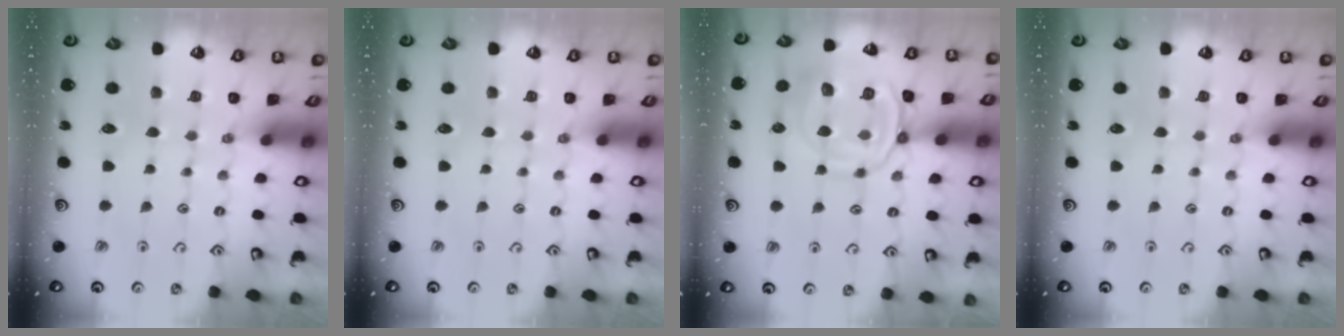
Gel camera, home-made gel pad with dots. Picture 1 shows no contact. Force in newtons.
{"total": 0.0}
{"total": 14.8, "press": 14.8, "slide": 1.2}
{"total": 0.0}